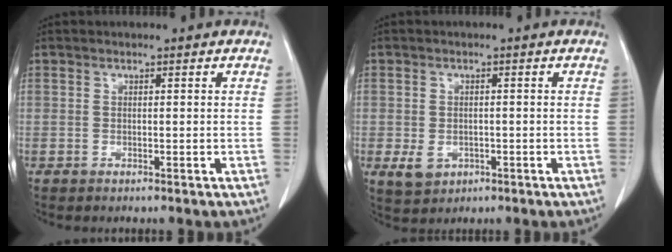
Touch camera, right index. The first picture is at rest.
{"total": 3.6, "force": [-1.1, 3.0, 1.7], "torque": [-0.029, -0.001, -0.002]}